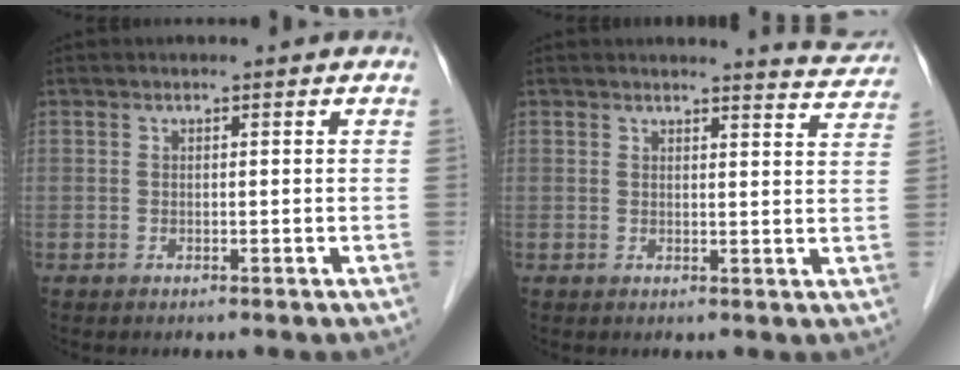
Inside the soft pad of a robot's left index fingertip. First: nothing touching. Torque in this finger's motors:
{"motor_torque": [0.17, -0.29, -0.02, -0.02]}